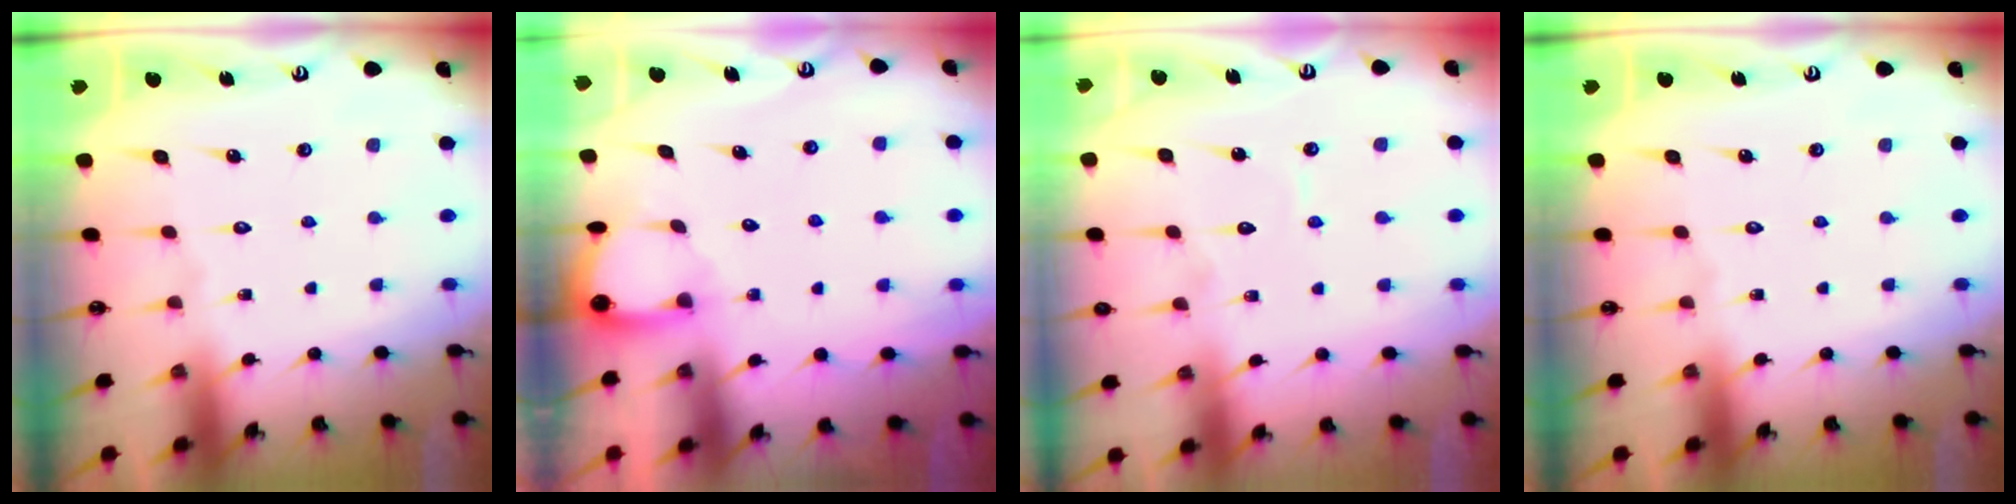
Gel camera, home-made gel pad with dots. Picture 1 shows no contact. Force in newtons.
{"total": 2.8, "press": 2.8, "slide": 0.3}
{"total": 3.6, "press": 3.6, "slide": 0.3}
{"total": 0.0}